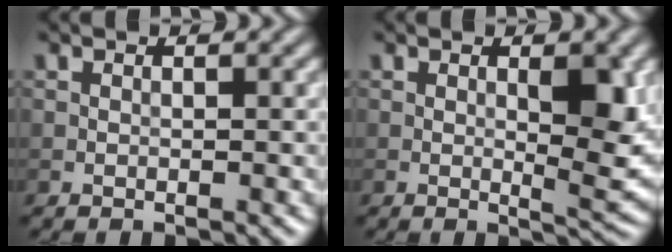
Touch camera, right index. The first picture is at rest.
{"total": 4.8, "force": [0.5, 1.5, 4.6], "torque": [-0.062, -0.006, 0.009]}